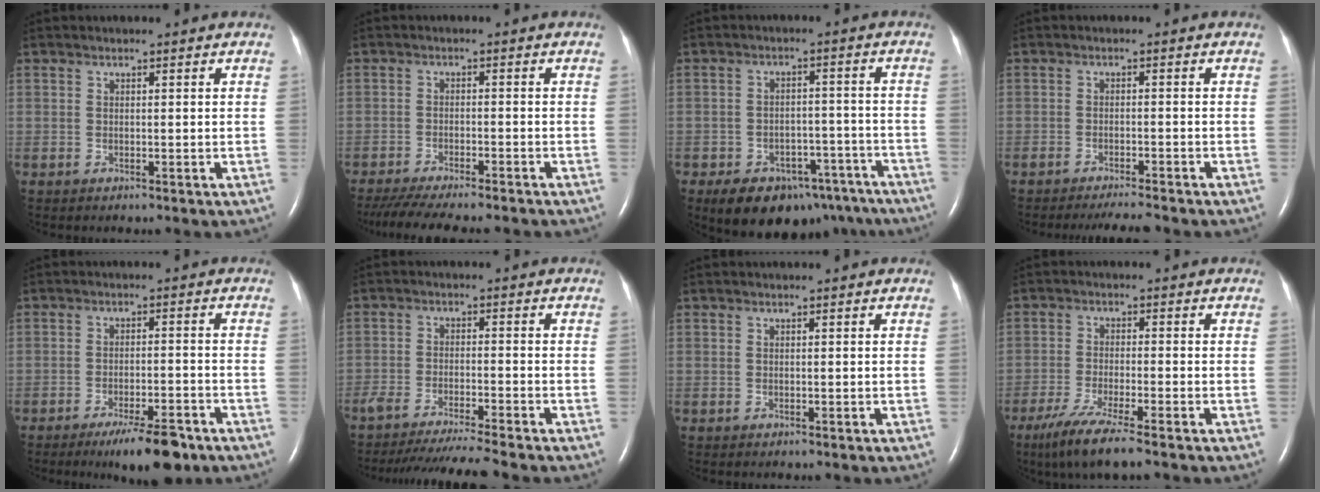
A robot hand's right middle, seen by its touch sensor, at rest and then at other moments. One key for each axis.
{"total": 14.0, "fx": -12.2, "fy": 1.7, "fz": 6.6, "tx": -0.116, "ty": -0.028, "tz": -0.173}
{"total": 15.3, "fx": -11.1, "fy": 8.3, "fz": 6.5, "tx": -0.089, "ty": 0.017, "tz": -0.140}
{"total": 4.7, "fx": -4.3, "fy": 0.0, "fz": 1.7, "tx": -0.028, "ty": -0.014, "tz": -0.067}
{"total": 7.9, "fx": -5.6, "fy": 1.5, "fz": 5.4, "tx": -0.084, "ty": -0.011, "tz": -0.085}
{"total": 11.6, "fx": -10.5, "fy": -1.4, "fz": 4.8, "tx": -0.057, "ty": -0.028, "tz": -0.169}
{"total": 0.0}
{"total": 7.7, "fx": -5.6, "fy": -0.1, "fz": 5.2, "tx": -0.100, "ty": -0.024, "tz": -0.100}